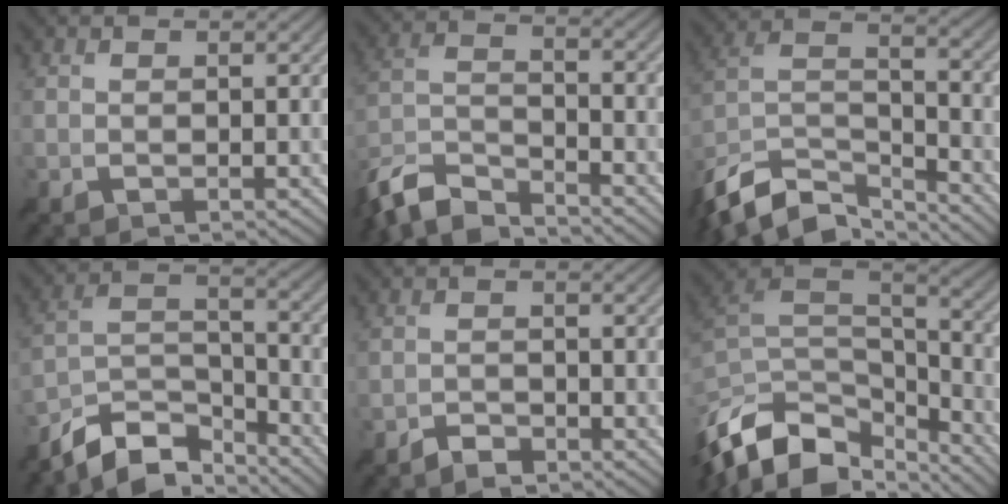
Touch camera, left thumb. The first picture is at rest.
{"total": 9.8, "force": [-8.7, 2.2, 3.9], "torque": [-0.083, -0.006, -0.179]}
{"total": 12.9, "force": [-10.2, 5.0, 6.2], "torque": [-0.152, -0.009, -0.189]}
{"total": 10.1, "force": [-8.7, 3.2, 4.0], "torque": [-0.075, 0.005, -0.171]}
{"total": 2.1, "force": [-1.8, 0.9, 0.5], "torque": [-0.004, 0.002, -0.036]}
{"total": 14.2, "force": [-8.7, 7.4, 8.4], "torque": [-0.234, -0.016, -0.147]}